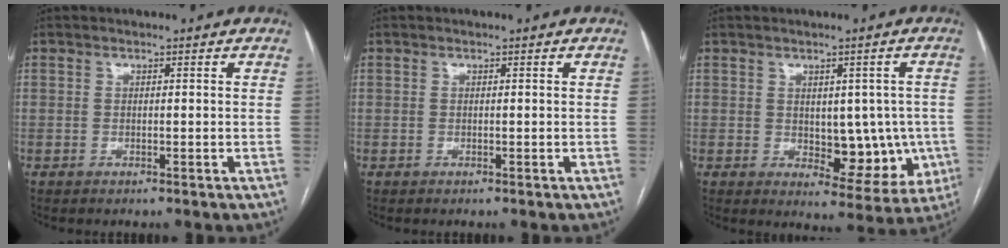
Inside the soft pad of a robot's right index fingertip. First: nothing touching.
{"total": 0.0}
{"total": 9.1, "force": [-0.6, 5.2, 7.4], "torque": [-0.073, 0.009, 0.011]}